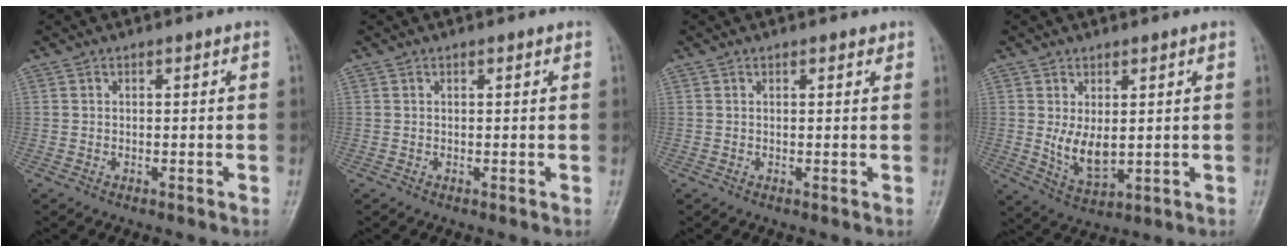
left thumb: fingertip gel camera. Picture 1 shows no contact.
{"total": 0.6, "force": [0.4, 0.2, 0.4], "torque": [-0.007, -0.002, 0.004]}
{"total": 1.2, "force": [0.9, 0.5, 0.7], "torque": [-0.007, -0.004, 0.009]}
{"total": 6.6, "force": [0.9, 3.5, 5.5], "torque": [-0.089, -0.021, 0.030]}